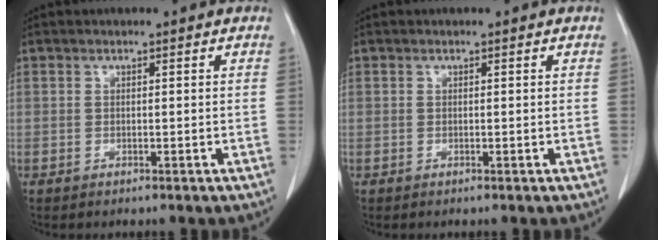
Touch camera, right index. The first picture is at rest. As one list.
[{"total": 0.0}]